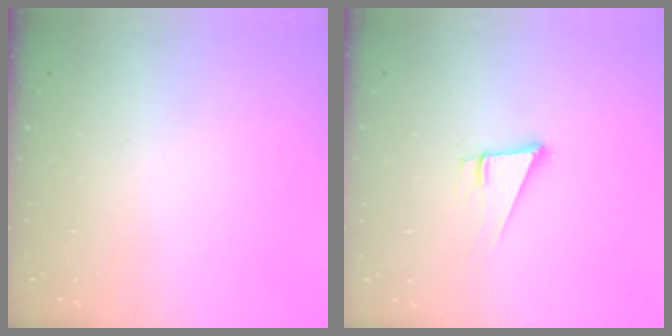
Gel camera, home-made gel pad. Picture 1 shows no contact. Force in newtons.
{"total": 6.8, "press": 6.3, "slide": 2.5}